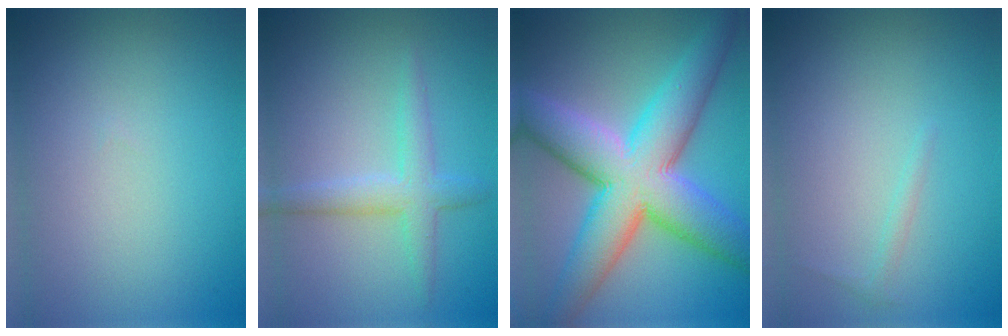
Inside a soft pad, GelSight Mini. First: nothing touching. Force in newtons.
{"total": 2.7, "press": 2.7, "slide": 0.1}
{"total": 11.7, "press": 11.7, "slide": 0.6}
{"total": 0.6, "press": 0.6, "slide": 0.1}